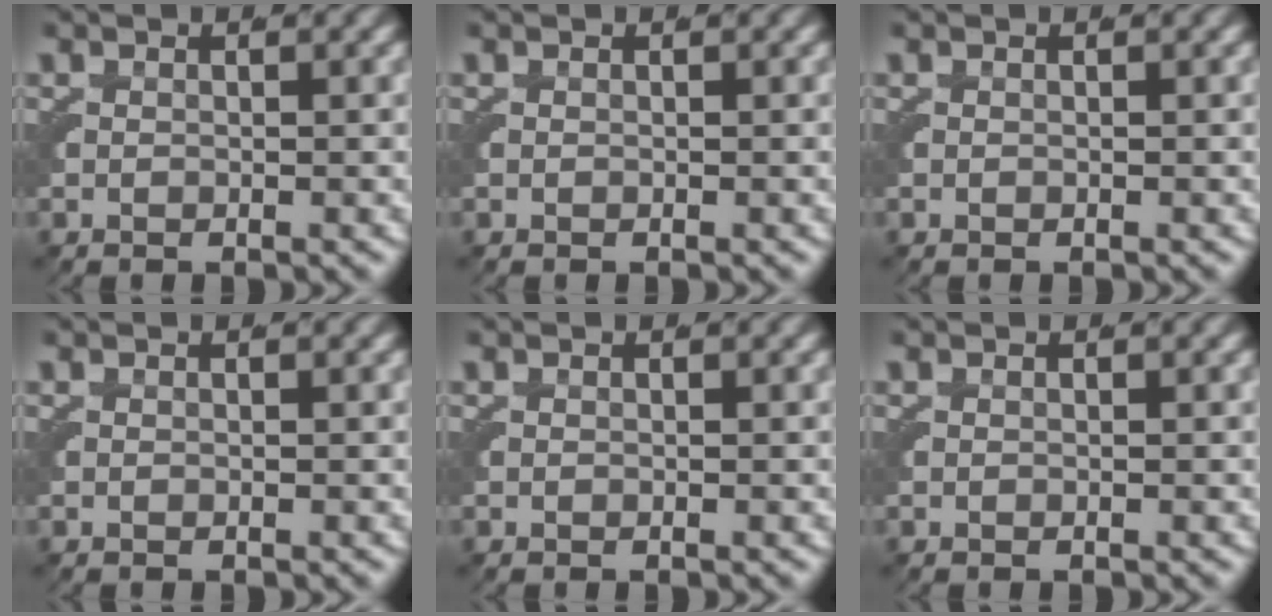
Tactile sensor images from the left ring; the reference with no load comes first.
{"total": 0.0}
{"total": 0.0}
{"total": 0.0}
{"total": 0.0}
{"total": 0.0}